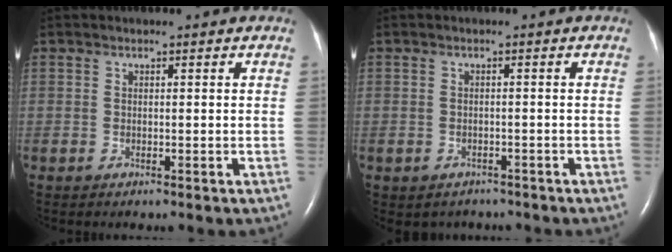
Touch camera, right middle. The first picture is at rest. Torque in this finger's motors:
{"motor_torque": [0.94, -1.20, 0.08, 0.04]}